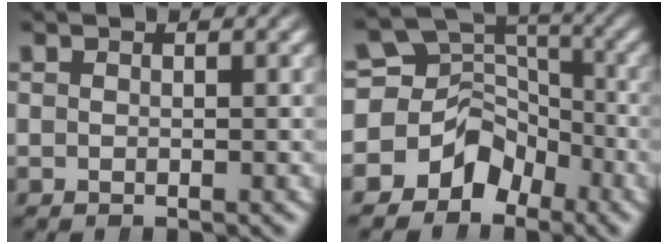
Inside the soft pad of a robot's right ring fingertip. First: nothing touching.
{"total": 11.1, "force": [-1.5, 10.0, 4.7], "torque": [-0.100, -0.032, -0.028]}